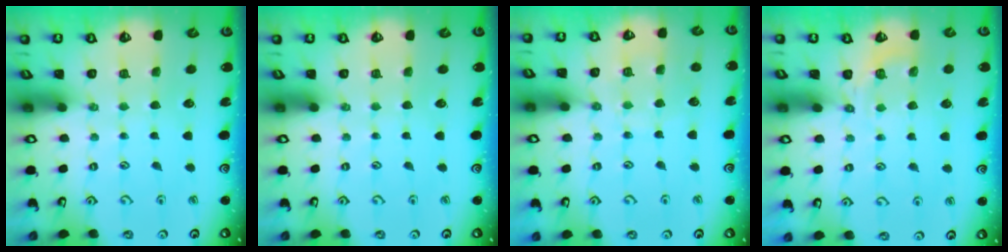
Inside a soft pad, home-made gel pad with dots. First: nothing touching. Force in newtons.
{"total": 0.0}
{"total": 6.7, "press": 6.6, "slide": 0.6}
{"total": 3.9, "press": 3.1, "slide": 2.3}